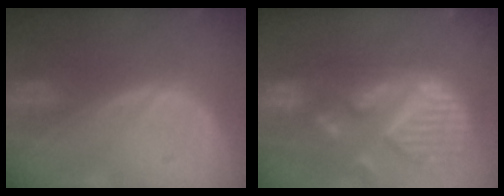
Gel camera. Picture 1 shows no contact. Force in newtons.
{"total": 13.7, "press": 11.6, "slide": 7.3}